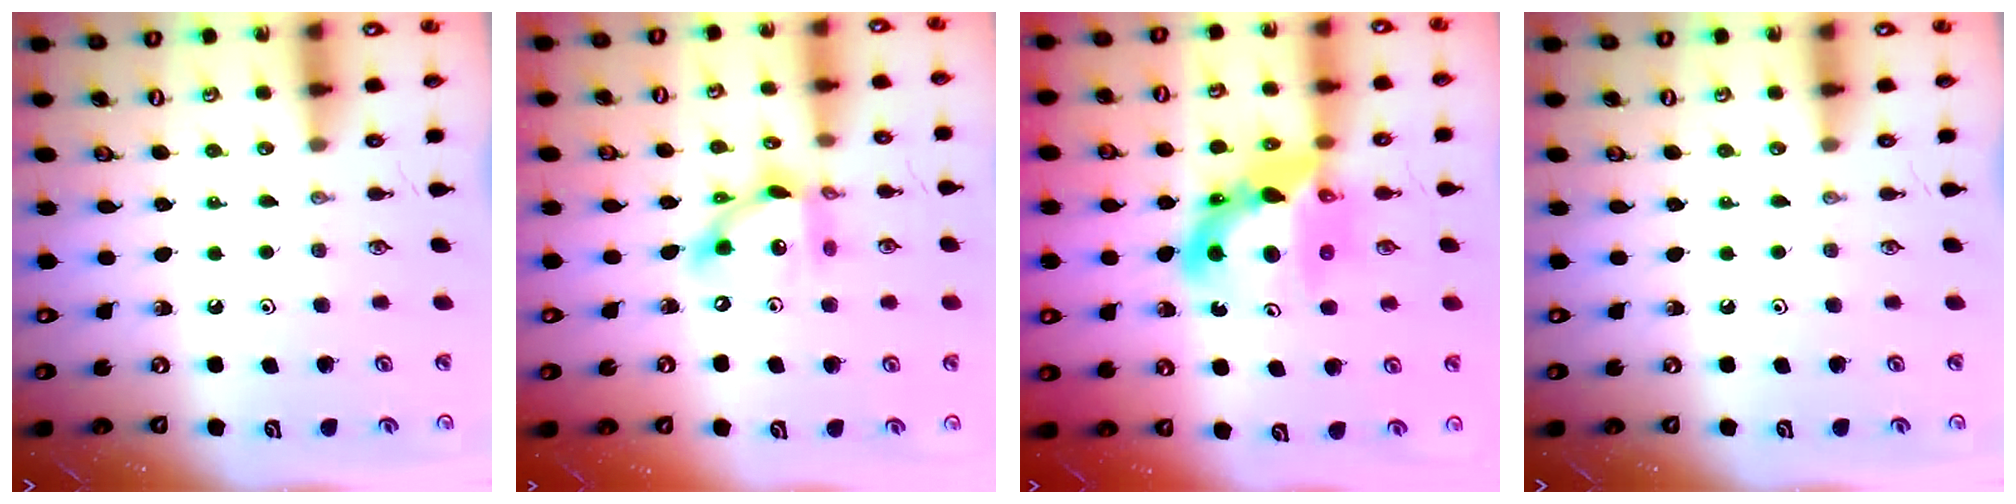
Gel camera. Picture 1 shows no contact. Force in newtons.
{"total": 12.5, "press": 12.5, "slide": 0.6}
{"total": 12.7, "press": 12.6, "slide": 1.1}
{"total": 0.0}